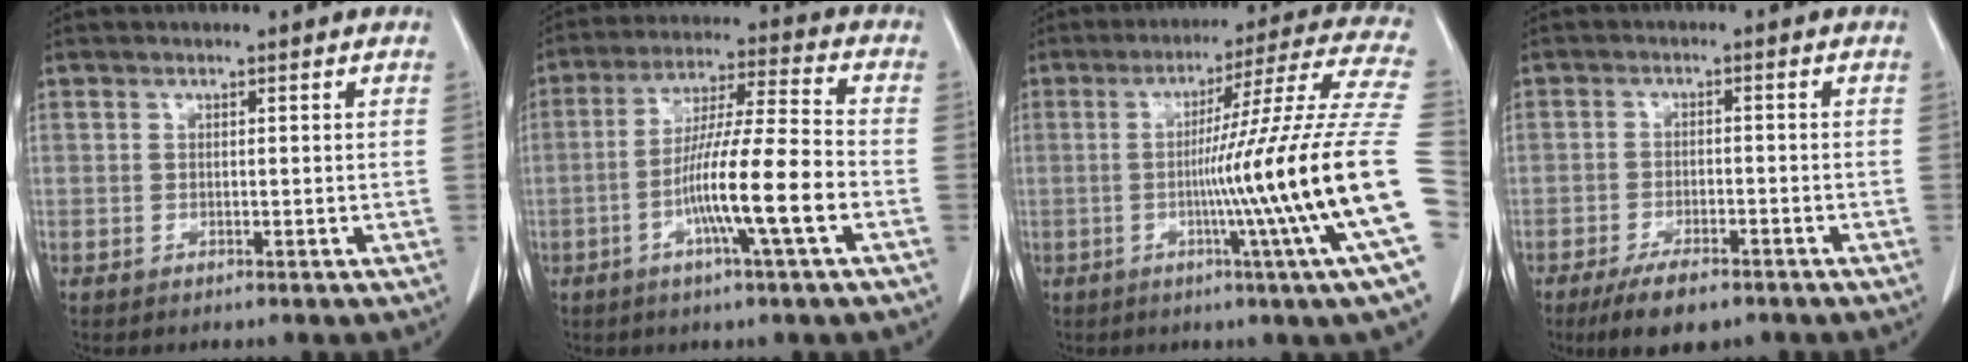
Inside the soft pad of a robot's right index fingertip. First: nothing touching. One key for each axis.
{"total": 12.5, "fx": -4.1, "fy": -0.5, "fz": 11.8, "tx": -0.212, "ty": 0.000, "tz": -0.077}
{"total": 23.5, "fx": -4.3, "fy": -3.6, "fz": 22.8, "tx": -0.257, "ty": -0.010, "tz": -0.089}
{"total": 6.8, "fx": -4.9, "fy": 2.1, "fz": 4.3, "tx": -0.072, "ty": -0.009, "tz": -0.079}